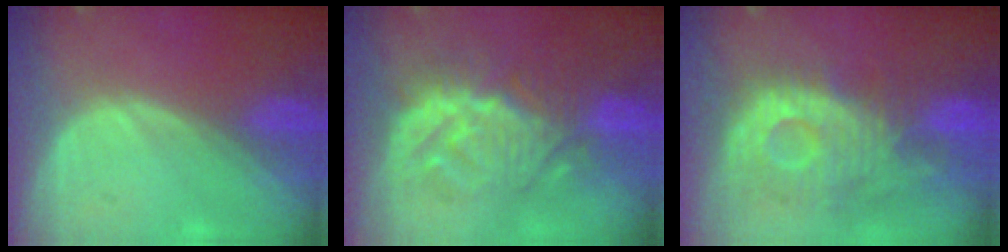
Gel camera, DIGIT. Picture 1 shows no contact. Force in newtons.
{"total": 9.5, "press": 9.4, "slide": 0.5}
{"total": 11.6, "press": 10.5, "slide": 4.9}